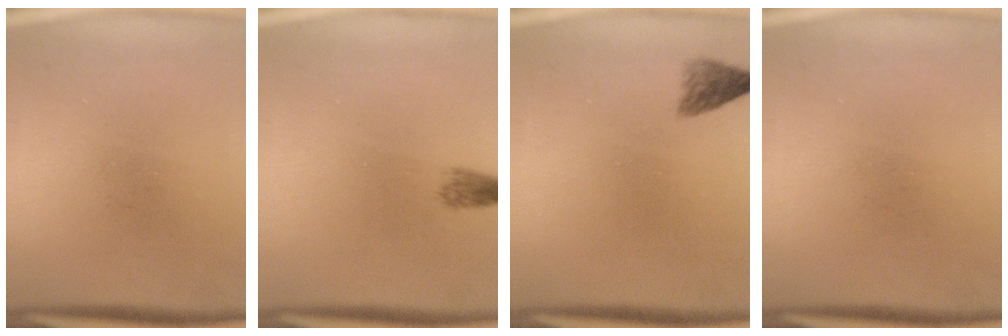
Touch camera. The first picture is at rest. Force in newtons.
{"total": 1.7}
{"total": 2.3}
{"total": 0.0}